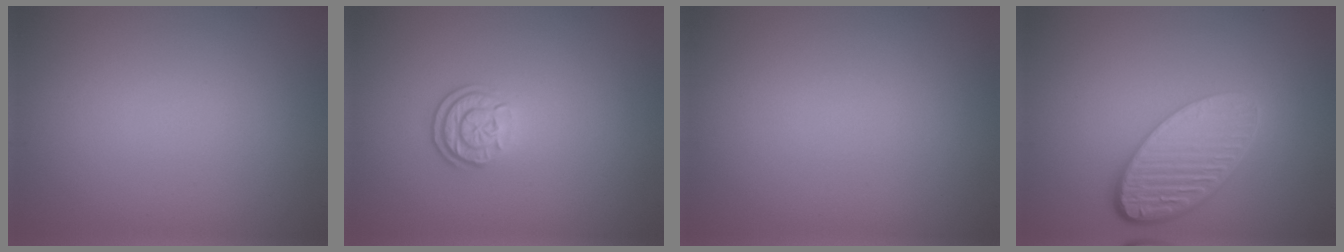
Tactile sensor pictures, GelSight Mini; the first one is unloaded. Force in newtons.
{"total": 2.5, "press": 2.0, "slide": 1.5}
{"total": 0.0}
{"total": 5.3, "press": 3.9, "slide": 3.6}